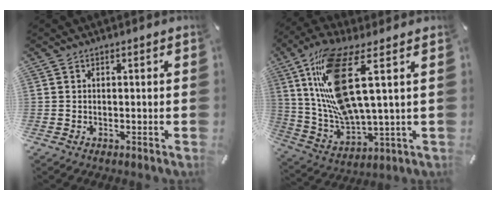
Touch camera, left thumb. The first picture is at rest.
{"total": 18.2, "force": [6.6, 5.3, 16.1], "torque": [-0.363, -0.027, 0.099]}